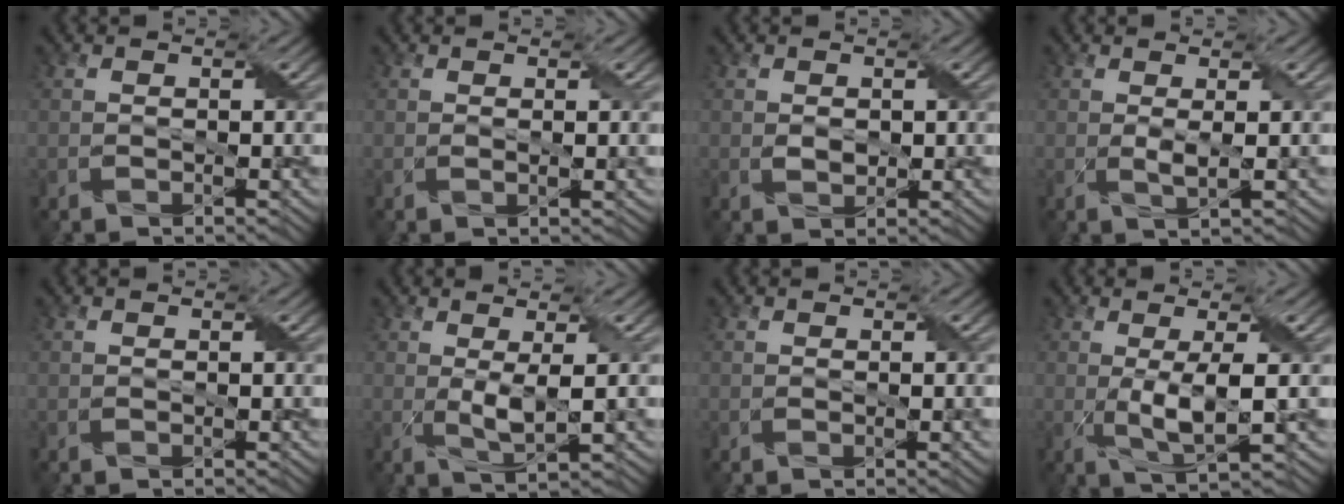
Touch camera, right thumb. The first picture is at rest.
{"total": 1.4, "force": [0.3, 0.2, 1.3], "torque": [-0.023, 0.001, 0.006]}
{"total": 1.5, "force": [0.1, 1.1, 1.0], "torque": [-0.025, -0.003, 0.006]}
{"total": 1.7, "force": [0.4, 0.1, 1.7], "torque": [-0.039, 0.001, 0.008]}
{"total": 0.0}
{"total": 3.7, "force": [0.3, 0.7, 3.6], "torque": [-0.078, 0.000, 0.009]}
{"total": 1.1, "force": [0.1, 0.1, 1.1], "torque": [-0.017, 0.001, 0.001]}
{"total": 5.4, "force": [-0.2, 1.1, 5.3], "torque": [-0.105, 0.000, 0.001]}